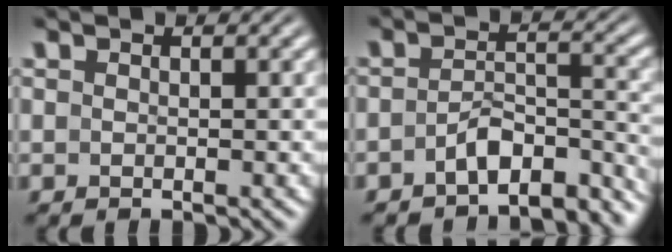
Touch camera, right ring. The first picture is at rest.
{"total": 6.8, "force": [-6.0, 2.1, 2.3], "torque": [-0.030, -0.018, -0.086]}